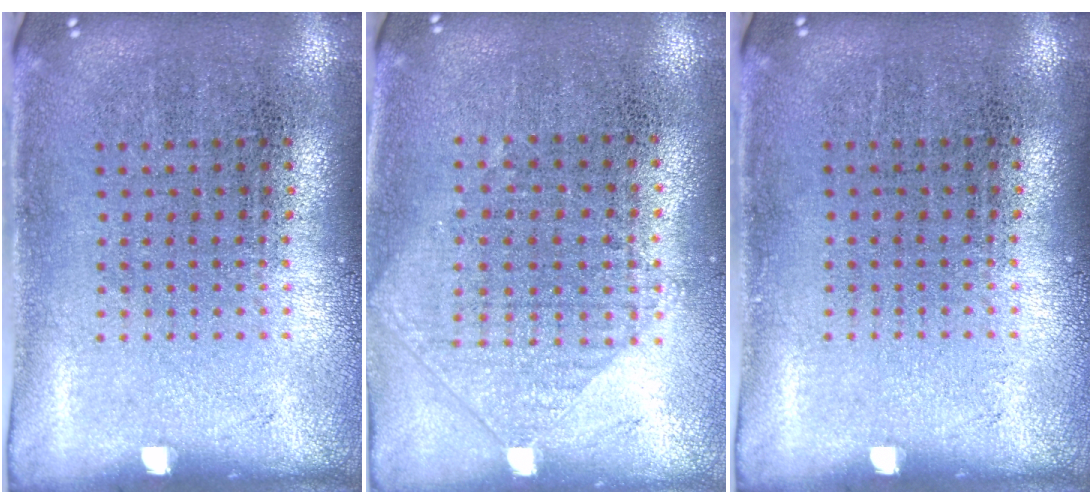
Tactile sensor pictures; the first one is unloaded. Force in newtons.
{"total": 0.9, "press": 0.9, "slide": 0.3}
{"total": 0.0}